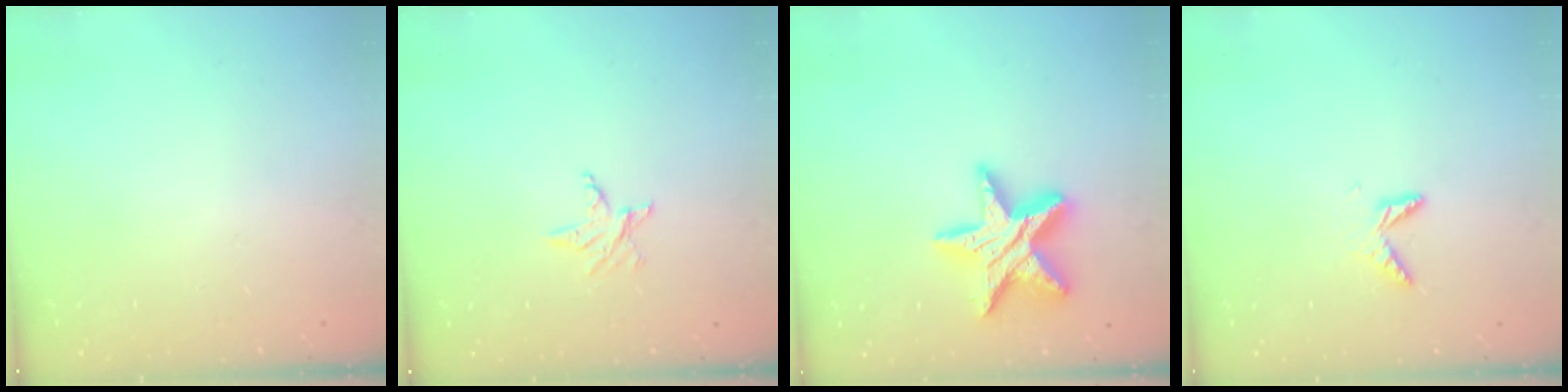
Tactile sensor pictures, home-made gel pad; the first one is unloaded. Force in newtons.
{"total": 3.4, "press": 3.4, "slide": 0.5}
{"total": 17.4, "press": 17.4, "slide": 0.8}
{"total": 5.4, "press": 5.3, "slide": 0.5}